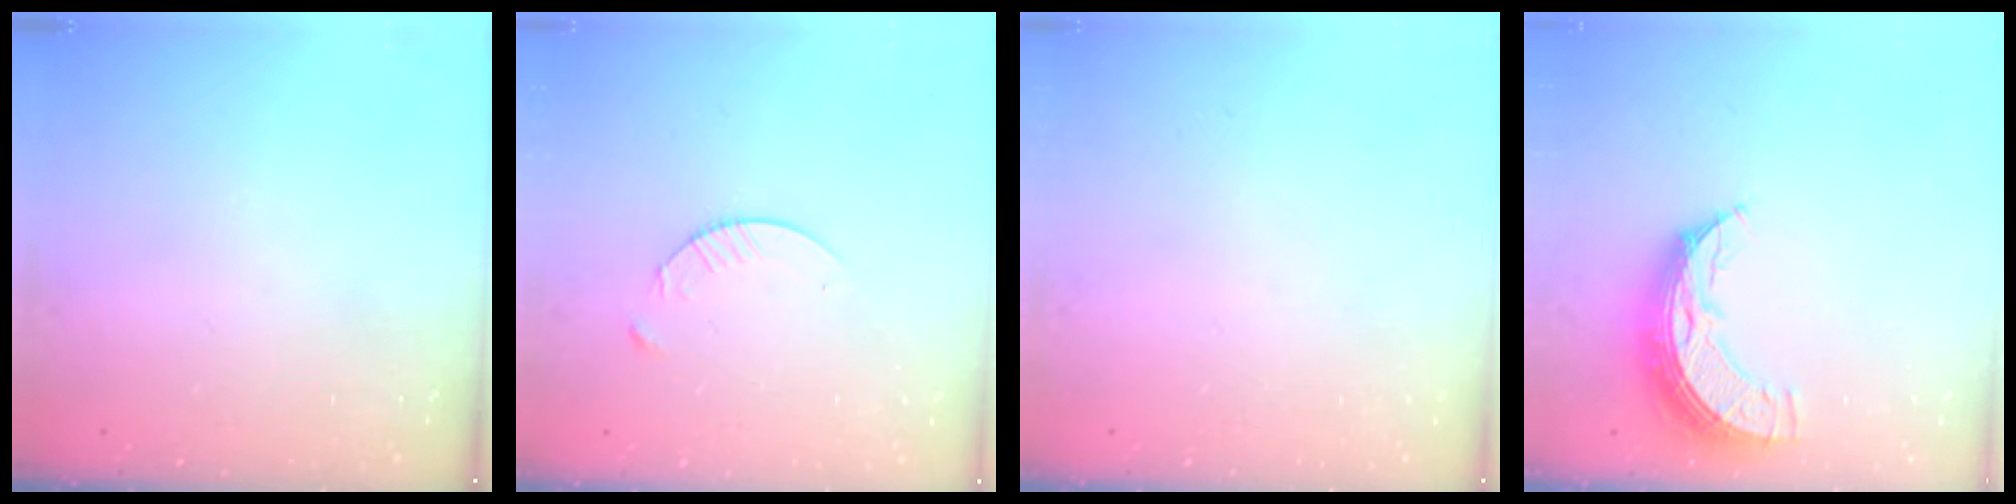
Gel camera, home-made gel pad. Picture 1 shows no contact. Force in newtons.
{"total": 4.8, "press": 4.8, "slide": 0.6}
{"total": 0.0}
{"total": 10.6, "press": 10.6, "slide": 1.0}